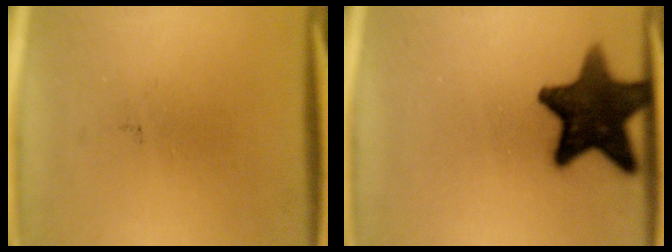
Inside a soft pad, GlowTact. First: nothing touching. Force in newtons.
{"total": 14.6}